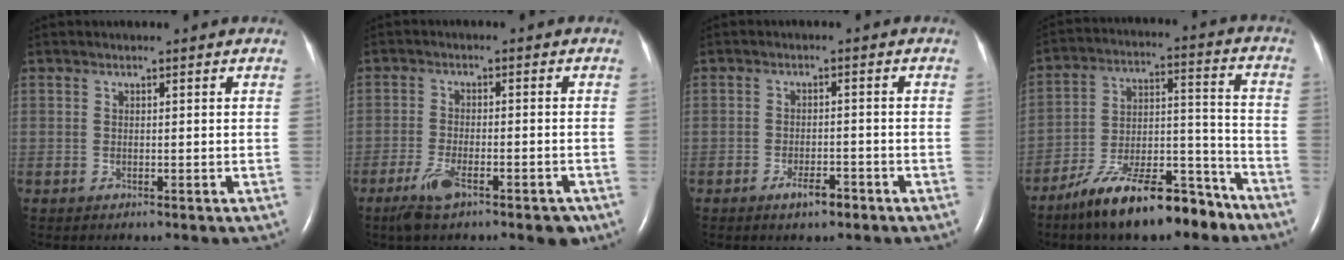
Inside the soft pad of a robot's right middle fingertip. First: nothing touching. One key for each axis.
{"total": 7.4, "fx": -4.7, "fy": 1.9, "fz": 5.3, "tx": -0.090, "ty": -0.011, "tz": -0.076}
{"total": 3.1, "fx": -2.1, "fy": 1.0, "fz": 2.1, "tx": -0.038, "ty": 0.001, "tz": -0.034}
{"total": 16.4, "fx": -12.4, "fy": 4.8, "fz": 9.7, "tx": -0.164, "ty": 0.022, "tz": -0.208}